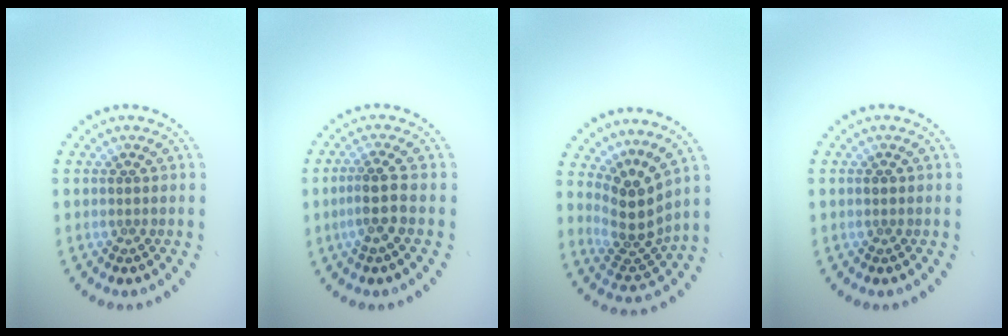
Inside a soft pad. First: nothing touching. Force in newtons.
{"total": 2.6, "press": 2.1, "slide": 1.6}
{"total": 3.8, "press": 2.7, "slide": 2.6}
{"total": 0.6, "press": 0.6, "slide": 0.1}